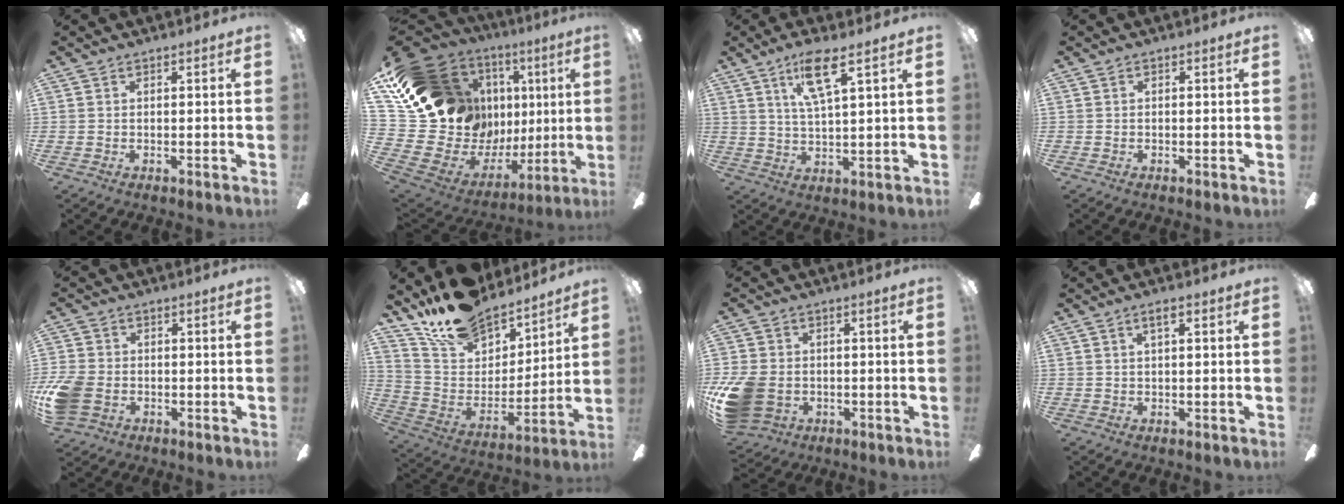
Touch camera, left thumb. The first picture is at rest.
{"total": 20.1, "force": [7.4, 14.8, 11.4], "torque": [-0.247, -0.072, 0.173]}
{"total": 9.4, "force": [5.6, 2.0, 7.2], "torque": [-0.137, -0.005, 0.093]}
{"total": 0.0}
{"total": 8.8, "force": [-2.2, 6.6, 5.4], "torque": [-0.124, 0.014, -0.036]}
{"total": 17.6, "force": [15.4, 7.3, 4.5], "torque": [-0.103, -0.121, 0.282]}
{"total": 12.2, "force": [-2.8, 9.2, 7.4], "torque": [-0.167, 0.017, -0.049]}
{"total": 2.7, "force": [1.3, 0.8, 2.2], "torque": [-0.039, 0.001, 0.019]}